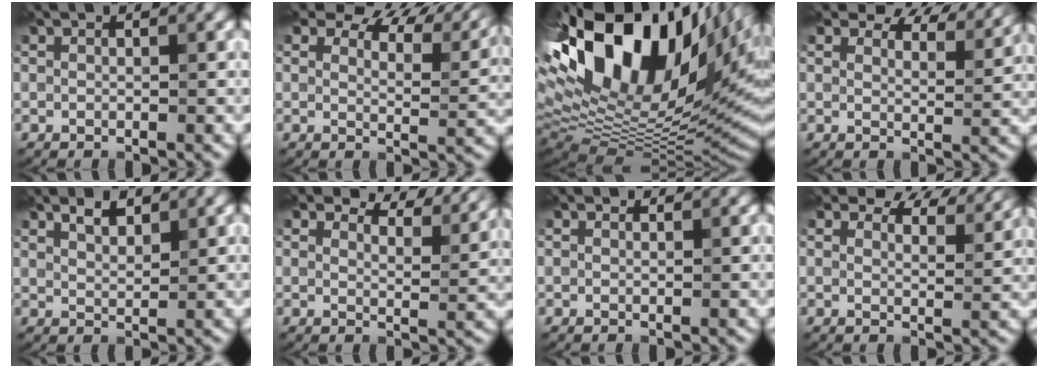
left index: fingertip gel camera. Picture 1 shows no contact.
{"total": 10.2, "force": [8.3, 3.5, 4.7], "torque": [-0.072, 0.013, 0.097]}
{"total": 20.5, "force": [7.1, 10.2, 16.3], "torque": [-0.303, 0.005, 0.152]}
{"total": 7.3, "force": [6.2, 2.4, 2.9], "torque": [-0.042, 0.004, 0.071]}
{"total": 2.0, "force": [1.6, 0.6, 1.0], "torque": [-0.018, 0.000, 0.031]}
{"total": 6.6, "force": [5.9, 1.8, 2.5], "torque": [-0.046, 0.007, 0.072]}
{"total": 1.0, "force": [0.9, 0.3, 0.1], "torque": [-0.005, -0.005, 0.007]}
{"total": 7.1, "force": [6.0, 2.4, 2.8], "torque": [-0.039, 0.004, 0.068]}